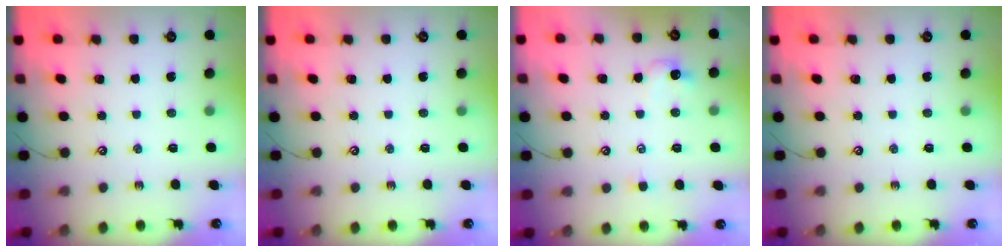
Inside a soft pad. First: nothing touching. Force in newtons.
{"total": 0.0}
{"total": 2.1, "press": 2.0, "slide": 0.7}
{"total": 0.0}